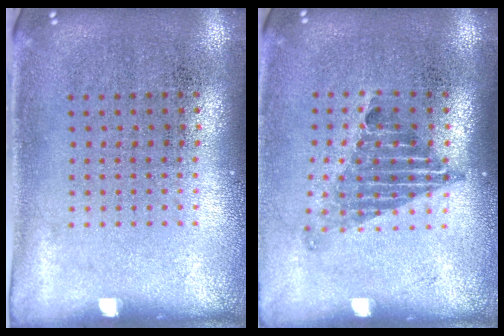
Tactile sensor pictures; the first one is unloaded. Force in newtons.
{"total": 1.3, "press": 1.0, "slide": 0.9}